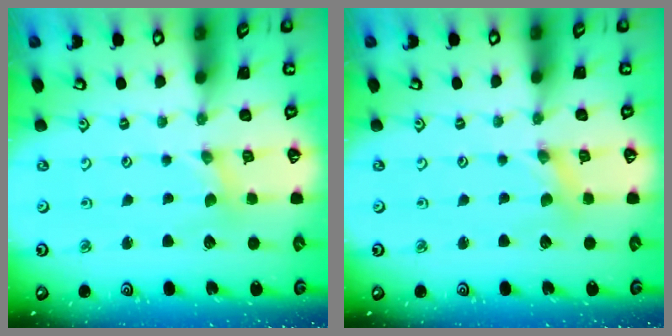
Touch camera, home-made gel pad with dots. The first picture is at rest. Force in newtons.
{"total": 0.8, "press": 0.8, "slide": 0.2}